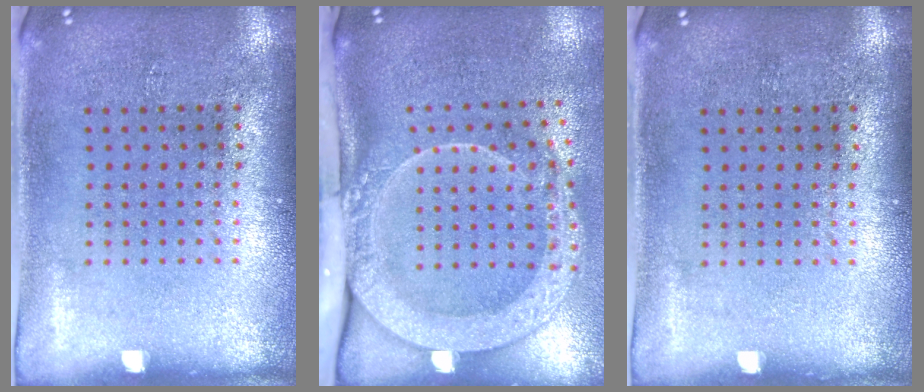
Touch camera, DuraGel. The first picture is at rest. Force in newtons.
{"total": 3.0, "press": 2.1, "slide": 2.1}
{"total": 0.0}